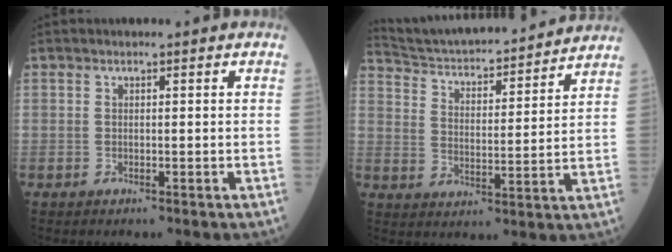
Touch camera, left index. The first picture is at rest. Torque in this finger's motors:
{"motor_torque": [-0.59, -1.46, 0.14, 0.03]}